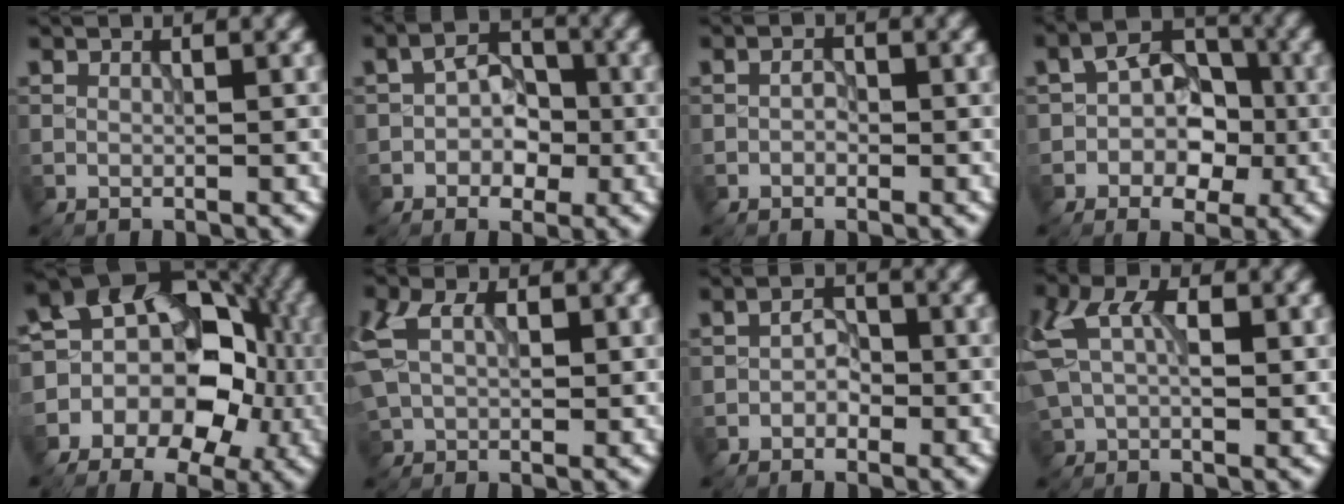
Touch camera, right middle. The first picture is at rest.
{"total": 3.9, "force": [-0.8, 2.7, 2.6], "torque": [-0.030, 0.006, -0.020]}
{"total": 1.0, "force": [-0.3, 0.7, 0.7], "torque": [-0.011, 0.000, -0.008]}
{"total": 5.8, "force": [-1.1, 4.0, 4.0], "torque": [-0.046, 0.008, -0.027]}
{"total": 12.1, "force": [-1.6, 9.4, 7.6], "torque": [-0.093, 0.017, -0.044]}
{"total": 4.9, "force": [1.2, 3.2, 3.4], "torque": [-0.084, 0.005, 0.024]}
{"total": 2.0, "force": [-0.7, 1.4, 1.3], "torque": [-0.018, 0.005, -0.016]}
{"total": 5.8, "force": [1.2, 3.6, 4.4], "torque": [-0.097, 0.009, 0.019]}